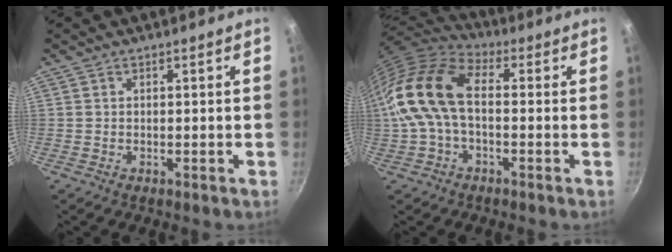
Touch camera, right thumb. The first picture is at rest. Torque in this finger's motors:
{"motor_torque": [1.37, 3.22, 1.71, -0.64, 0.30]}